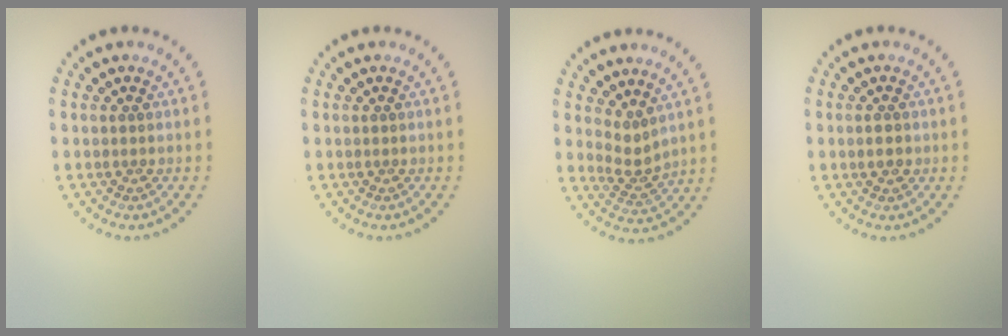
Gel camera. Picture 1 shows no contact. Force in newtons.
{"total": 0.0}
{"total": 2.2, "press": 1.5, "slide": 1.5}
{"total": 1.1, "press": 1.1, "slide": 0.1}